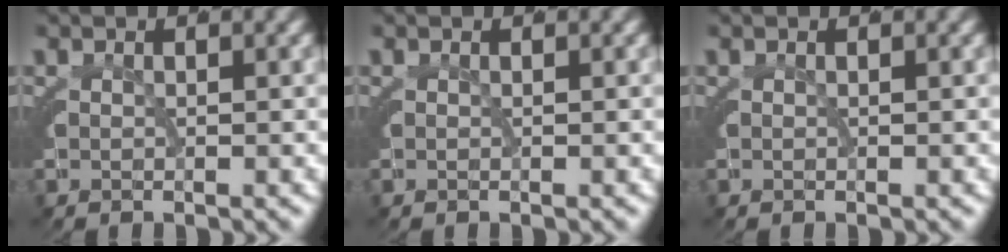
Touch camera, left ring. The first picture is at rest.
{"total": 0.0}
{"total": 0.0}